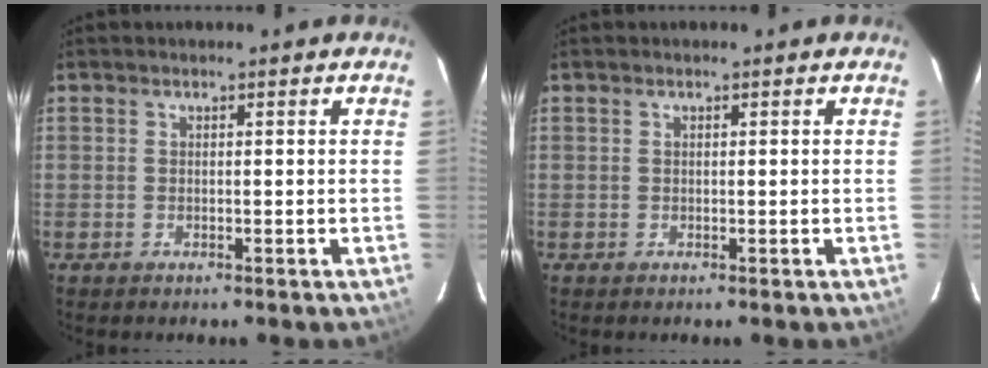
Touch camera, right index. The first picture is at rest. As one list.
[{"total": 0.0}]